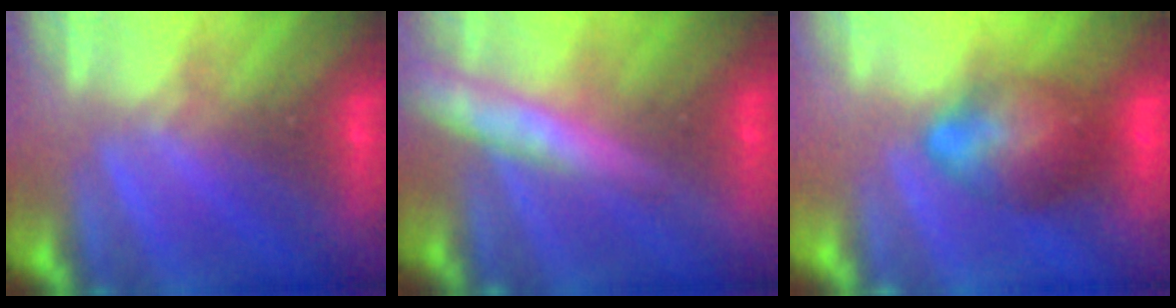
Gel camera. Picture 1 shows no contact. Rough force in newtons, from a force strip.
{"total": 9.5}
{"total": 7.6}